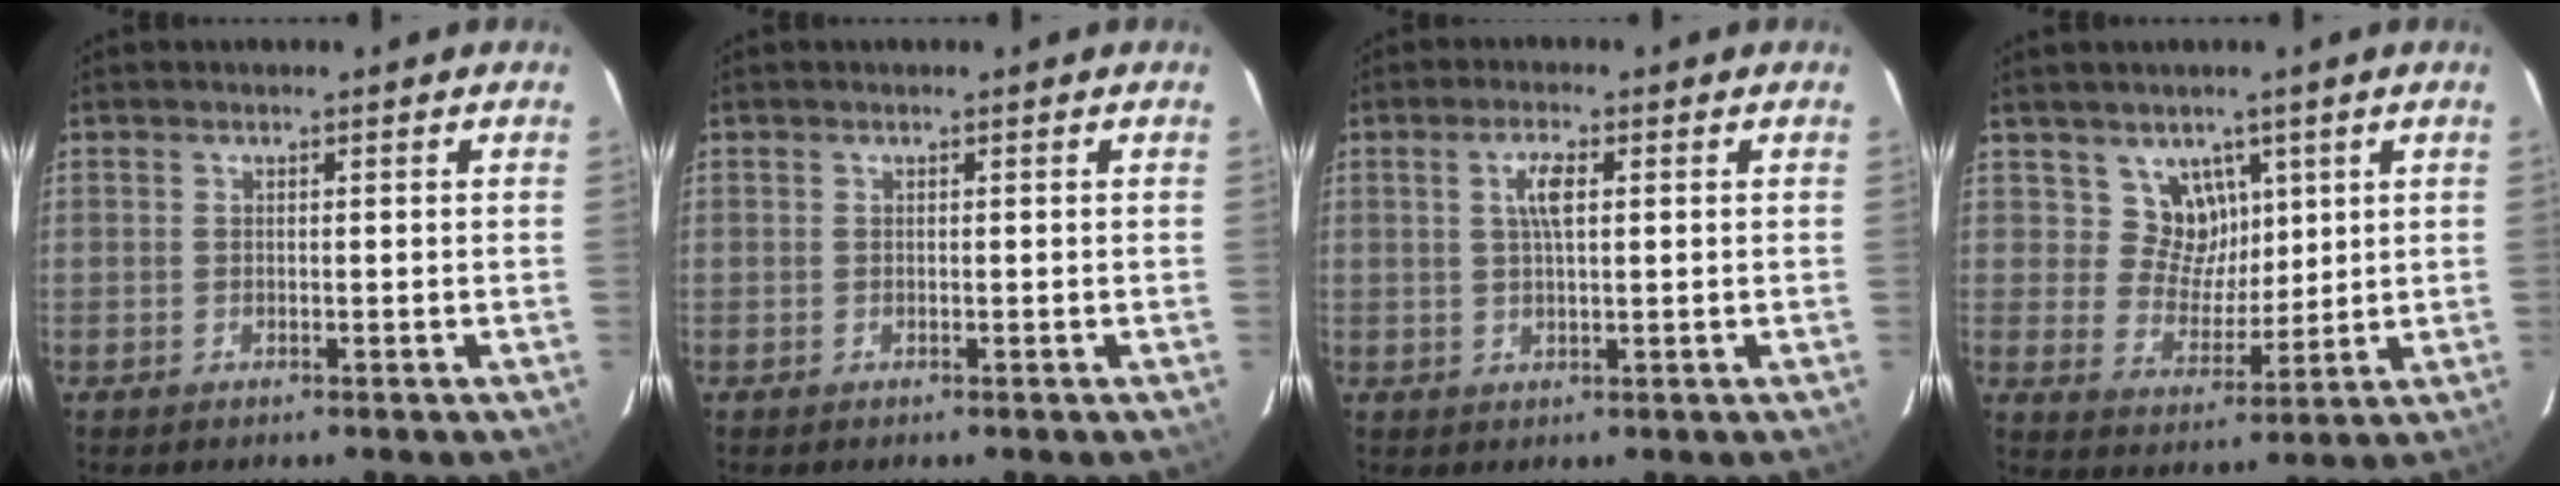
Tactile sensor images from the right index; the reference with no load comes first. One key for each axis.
{"total": 0.0}
{"total": 3.8, "fx": 1.0, "fy": 1.2, "fz": 3.4, "tx": -0.064, "ty": 0.006, "tz": 0.020}
{"total": 6.8, "fx": 3.7, "fy": 5.6, "fz": 1.3, "tx": -0.011, "ty": -0.008, "tz": 0.069}